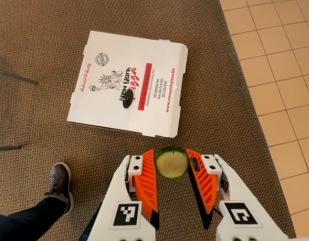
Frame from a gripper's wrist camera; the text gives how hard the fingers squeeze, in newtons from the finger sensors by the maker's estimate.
{"total": 8.3, "left": 8.0, "right": 8.7}